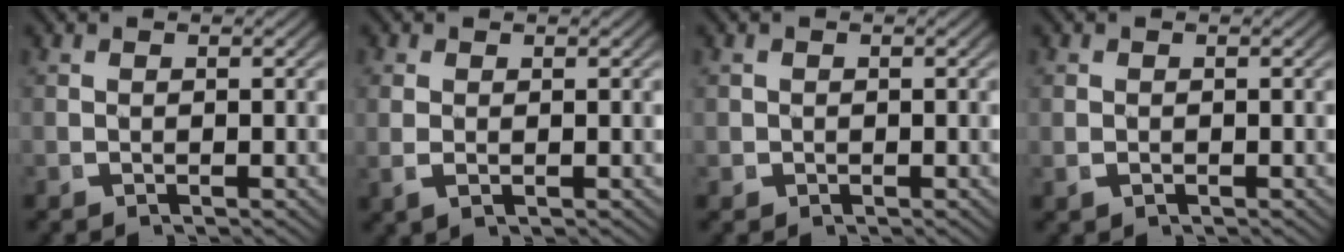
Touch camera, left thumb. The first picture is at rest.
{"total": 1.1, "force": [0.4, 0.3, 1.0], "torque": [-0.028, -0.007, 0.014]}
{"total": 0.9, "force": [0.1, 0.9, 0.1], "torque": [-0.004, -0.006, 0.002]}
{"total": 0.7, "force": [-0.1, 0.6, 0.4], "torque": [-0.011, -0.006, 0.003]}